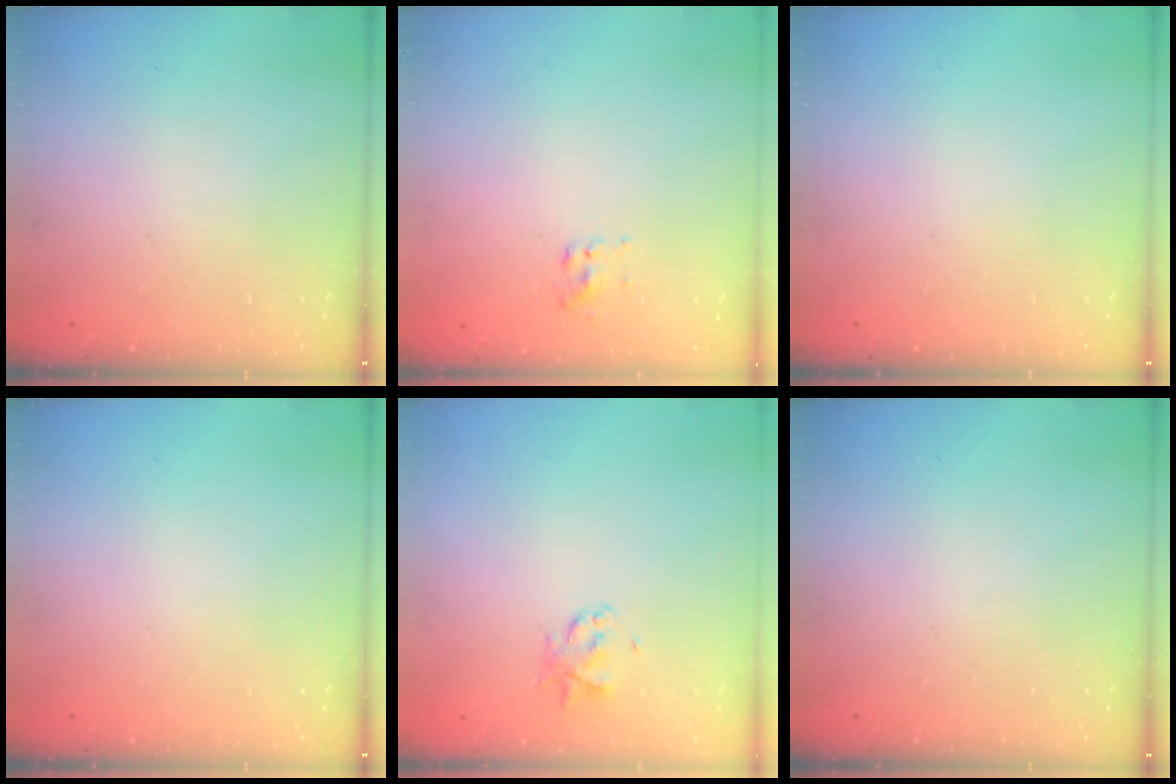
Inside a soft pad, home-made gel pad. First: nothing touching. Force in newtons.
{"total": 2.0, "press": 1.9, "slide": 0.8}
{"total": 0.0}
{"total": 0.0}
{"total": 2.2, "press": 2.2, "slide": 0.4}
{"total": 0.0}